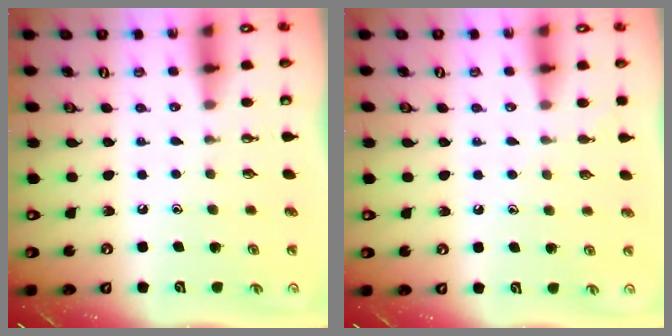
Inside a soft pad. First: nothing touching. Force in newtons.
{"total": 2.9, "press": 2.9, "slide": 0.4}